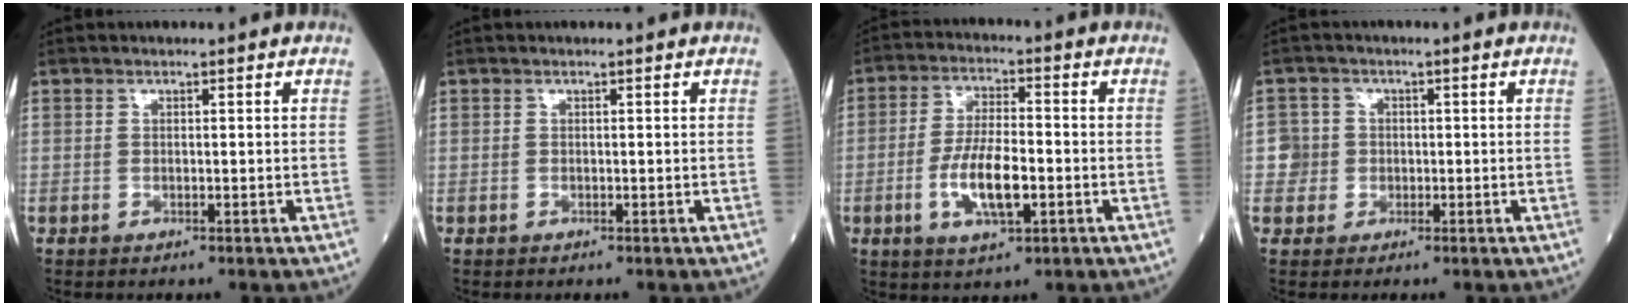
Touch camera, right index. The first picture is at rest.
{"total": 0.0}
{"total": 8.9, "force": [-2.5, 2.6, 8.2], "torque": [-0.164, -0.001, -0.044]}
{"total": 3.0, "force": [-0.4, 3.0, -0.2], "torque": [0.012, 0.009, -0.009]}